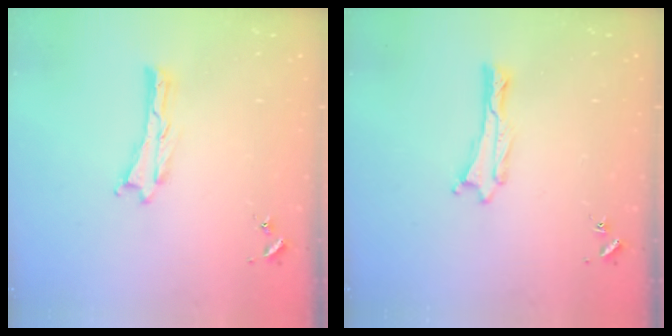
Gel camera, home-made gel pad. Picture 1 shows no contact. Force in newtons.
{"total": 0.0}